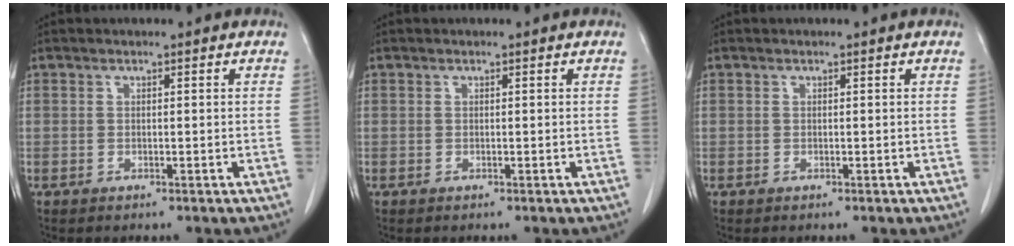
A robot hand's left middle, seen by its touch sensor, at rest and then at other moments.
{"total": 0.0}
{"total": 0.0}